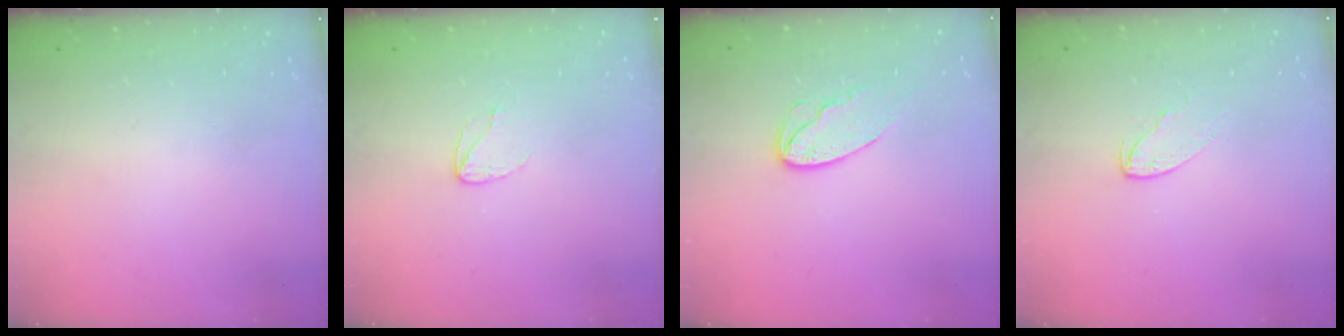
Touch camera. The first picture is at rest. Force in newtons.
{"total": 3.6, "press": 3.6, "slide": 0.3}
{"total": 9.2, "press": 9.2, "slide": 0.7}
{"total": 4.5, "press": 4.5, "slide": 0.4}